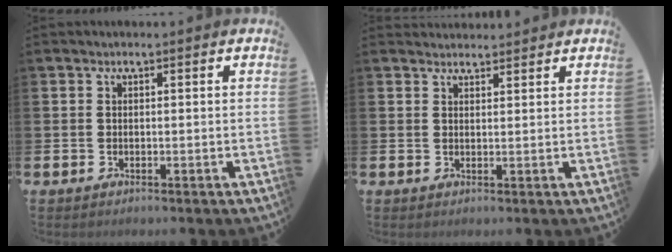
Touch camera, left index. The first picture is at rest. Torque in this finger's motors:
{"motor_torque": [0.76, -1.37, -0.05, -0.03]}